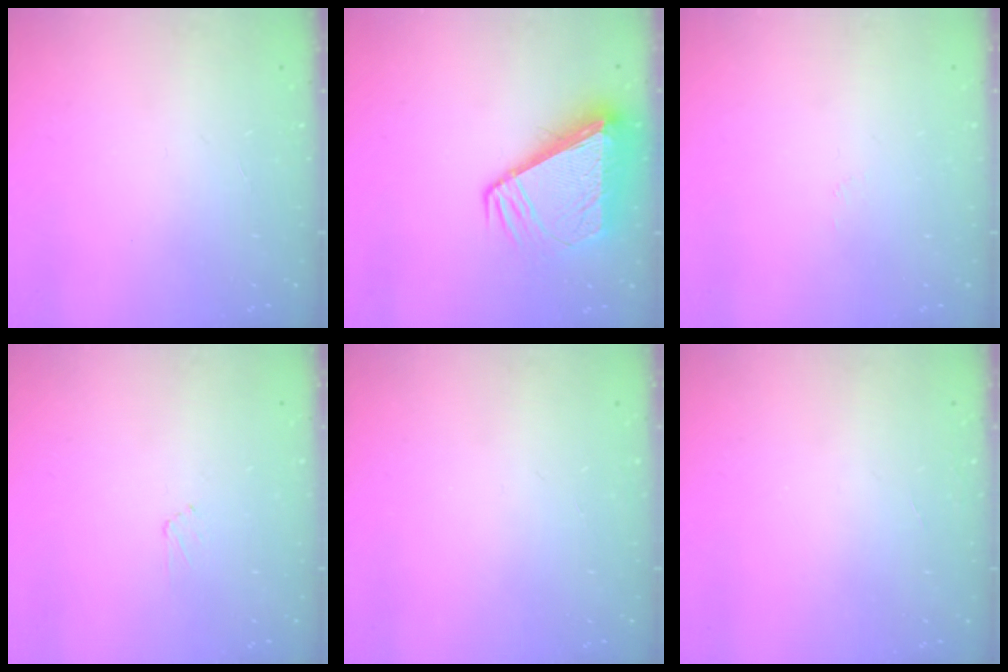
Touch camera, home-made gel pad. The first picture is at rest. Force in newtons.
{"total": 10.0, "press": 9.9, "slide": 1.1}
{"total": 2.5, "press": 2.4, "slide": 0.3}
{"total": 3.3, "press": 3.3, "slide": 0.4}
{"total": 0.0}
{"total": 0.0}